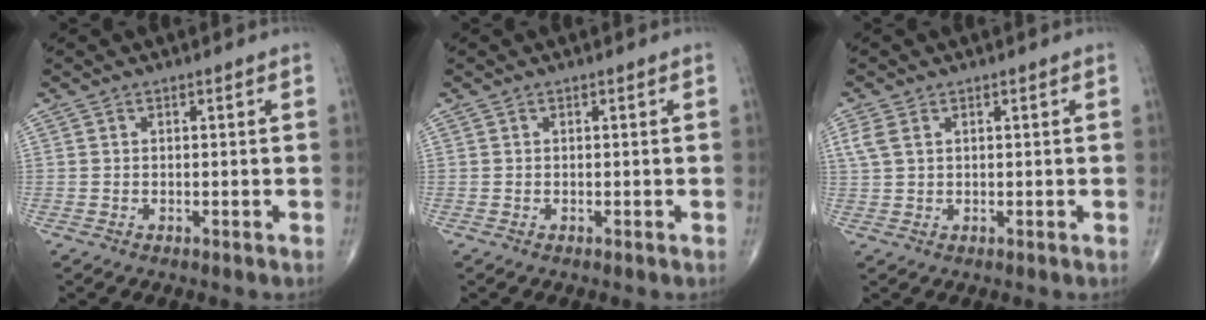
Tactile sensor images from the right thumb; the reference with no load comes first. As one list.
[{"total": 0.0}, {"total": 3.1, "force": [1.2, 1.9, 2.1], "torque": [-0.056, 0.007, 0.031]}]